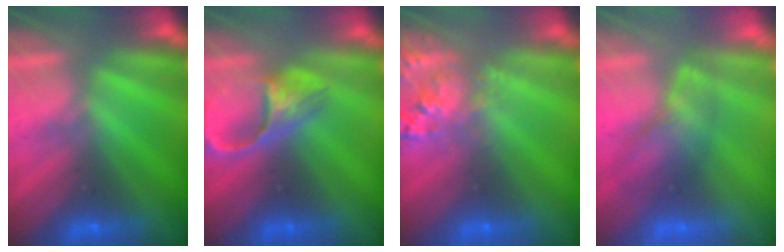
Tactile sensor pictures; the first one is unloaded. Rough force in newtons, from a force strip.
{"total": 4.8}
{"total": 2.7}
{"total": 2.5}